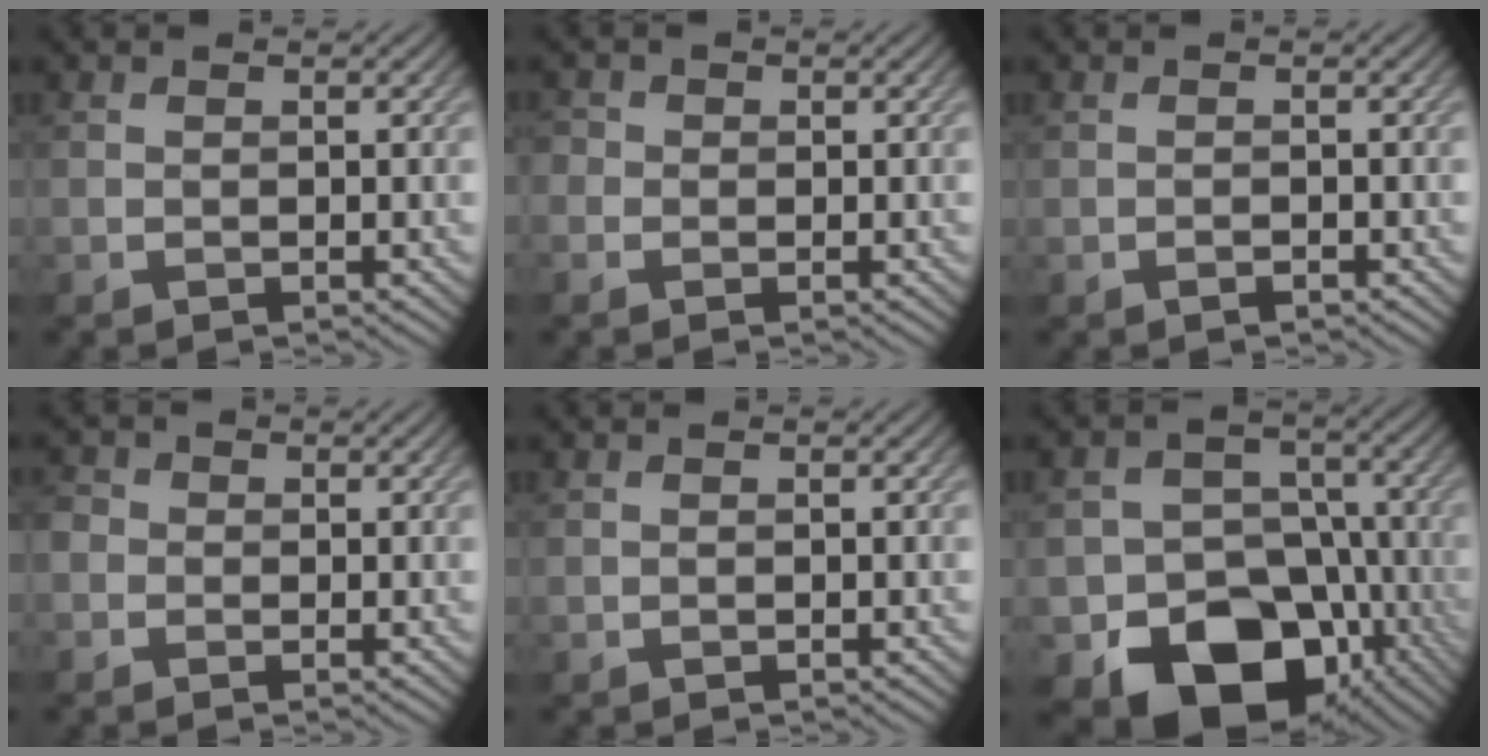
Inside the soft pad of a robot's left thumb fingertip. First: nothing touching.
{"total": 1.8, "force": [0.0, 1.8, 0.4], "torque": [-0.006, 0.004, -0.012]}
{"total": 0.8, "force": [-0.6, 0.3, 0.5], "torque": [-0.007, 0.000, -0.008]}
{"total": 2.3, "force": [-0.3, 2.2, 0.7], "torque": [-0.014, 0.007, -0.018]}
{"total": 0.0}
{"total": 16.1, "force": [-8.3, 11.7, 7.3], "torque": [-0.117, -0.041, -0.132]}